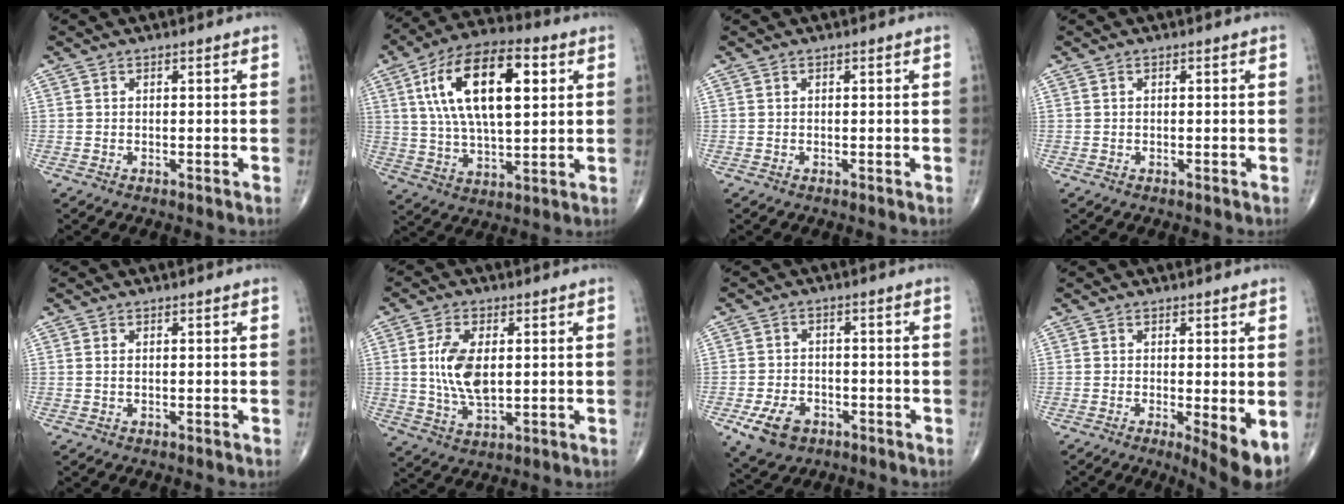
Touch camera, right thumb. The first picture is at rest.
{"total": 20.1, "force": [5.7, 9.1, 17.0], "torque": [-0.292, 0.003, 0.095]}
{"total": 0.0}
{"total": 0.0}
{"total": 0.6, "force": [0.2, 0.3, 0.5], "torque": [-0.015, 0.004, 0.005]}
{"total": 9.8, "force": [1.2, 5.1, 8.3], "torque": [-0.163, -0.010, 0.029]}
{"total": 7.3, "force": [-3.5, 5.0, 4.0], "torque": [-0.066, 0.014, -0.055]}
{"total": 5.9, "force": [-1.2, 1.3, 5.7], "torque": [-0.086, -0.019, -0.020]}